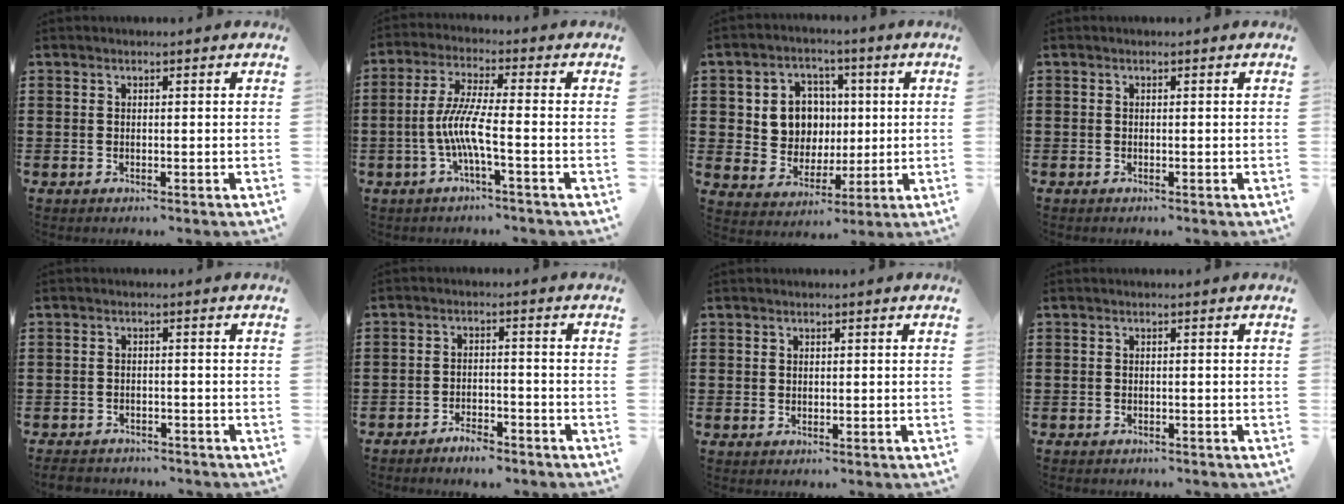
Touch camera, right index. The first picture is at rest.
{"total": 7.2, "force": [-2.2, 0.7, 6.8], "torque": [-0.153, -0.013, -0.052]}
{"total": 7.6, "force": [1.2, 6.9, 3.0], "torque": [-0.073, 0.014, 0.020]}
{"total": 0.0}
{"total": 2.1, "force": [-2.1, 0.5, 0.2], "torque": [-0.016, -0.002, -0.047]}
{"total": 3.1, "force": [-3.1, 0.5, 0.5], "torque": [-0.013, 0.006, -0.064]}
{"total": 0.6, "force": [0.2, 0.5, 0.2], "torque": [-0.005, 0.003, 0.005]}
{"total": 0.8, "force": [-0.7, 0.2, 0.1], "torque": [-0.004, -0.001, -0.015]}